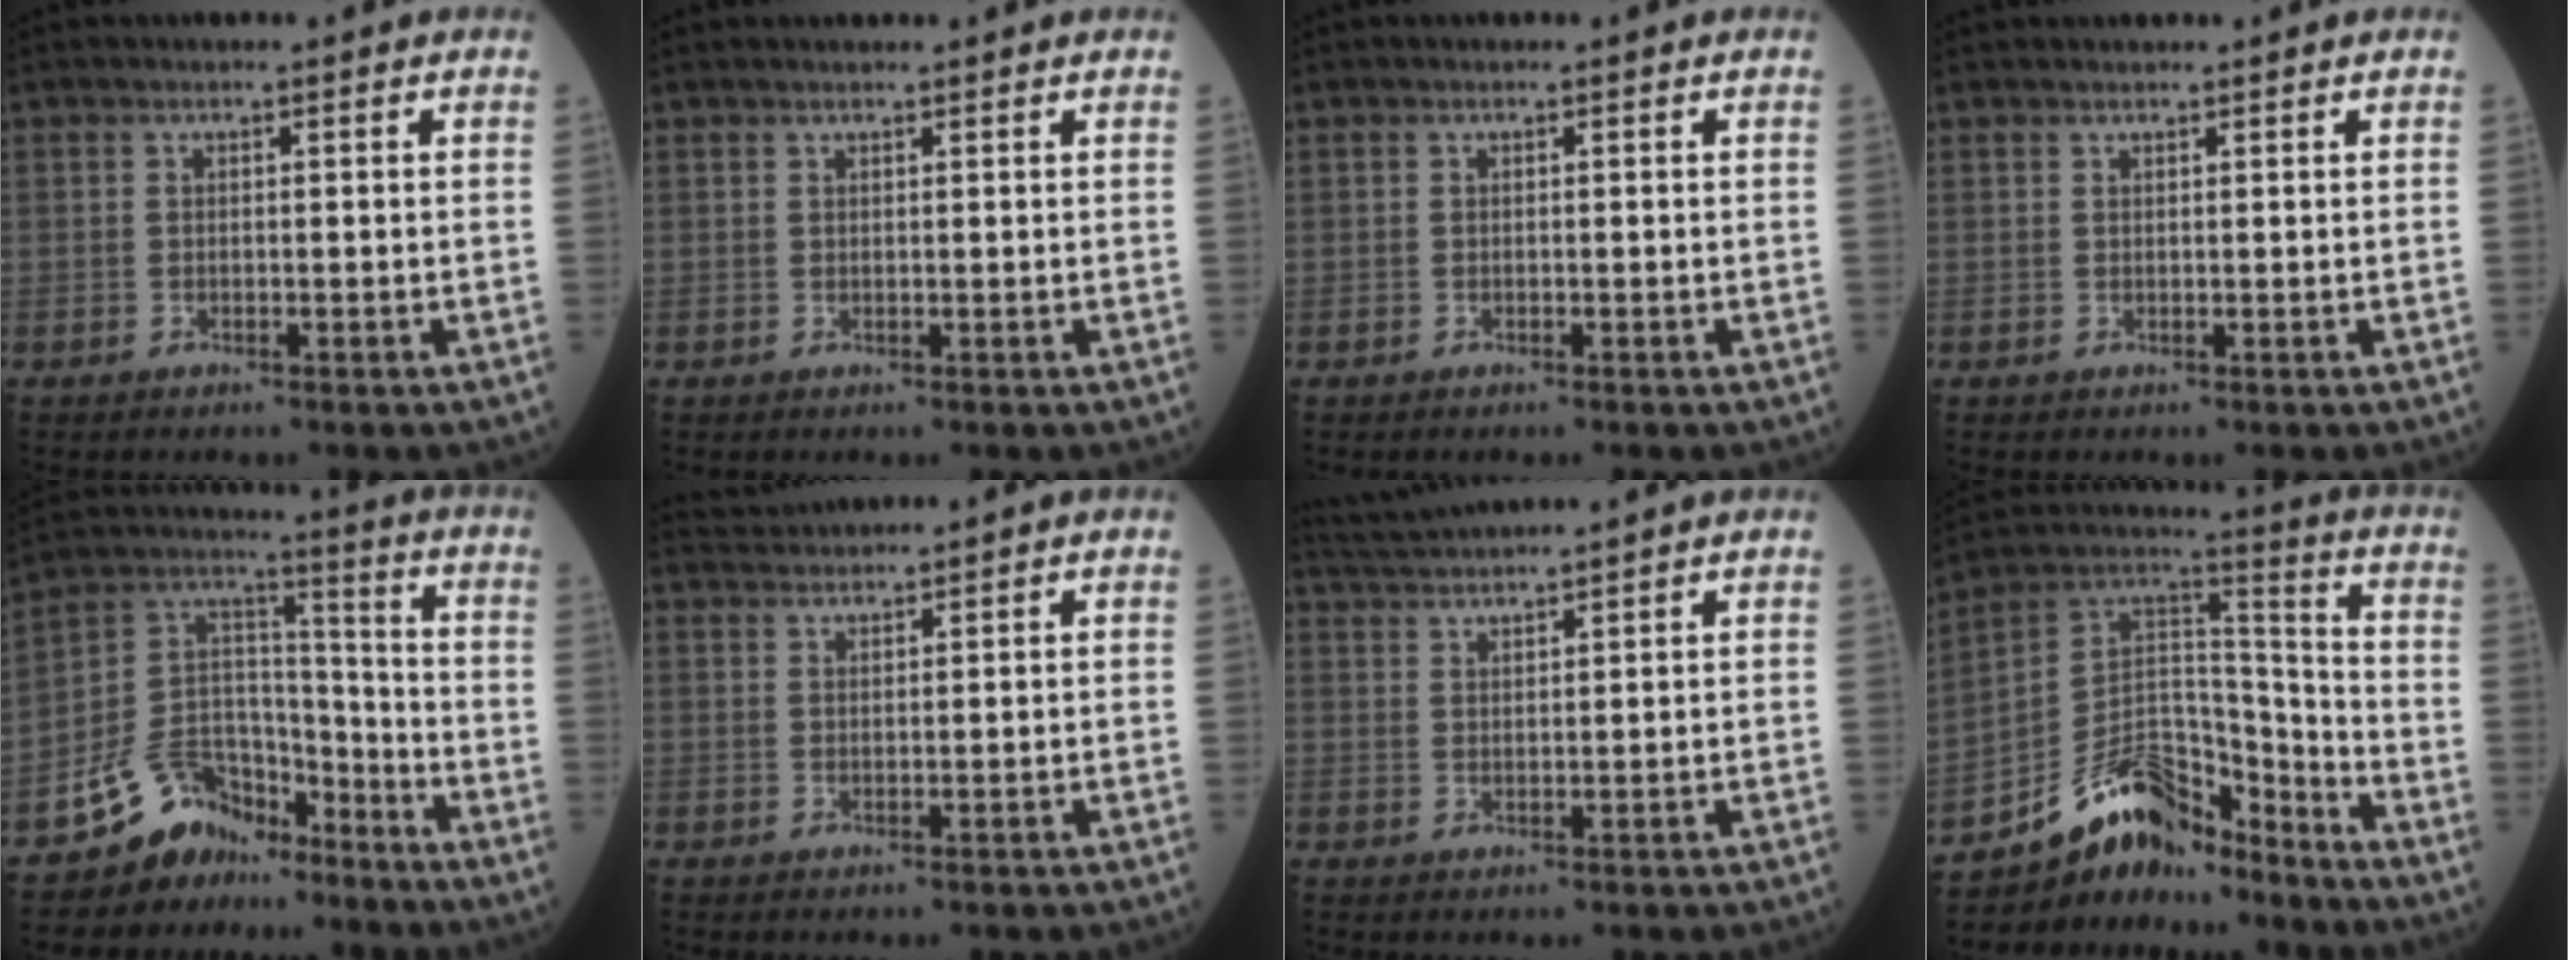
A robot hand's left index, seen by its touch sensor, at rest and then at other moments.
{"total": 2.5, "force": [2.4, 0.1, 0.7], "torque": [-0.007, 0.020, 0.030]}
{"total": 0.0}
{"total": 1.5, "force": [1.4, 0.3, 0.2], "torque": [-0.005, 0.023, 0.021]}
{"total": 10.5, "force": [-8.1, 6.3, 2.4], "torque": [-0.047, 0.056, -0.153]}
{"total": 2.6, "force": [2.4, -0.7, -0.4], "torque": [-0.002, 0.015, 0.057]}
{"total": 6.4, "force": [6.1, -1.6, 1.6], "torque": [-0.032, 0.023, 0.109]}
{"total": 12.0, "force": [-10.5, 4.5, 3.9], "torque": [-0.069, 0.047, -0.194]}